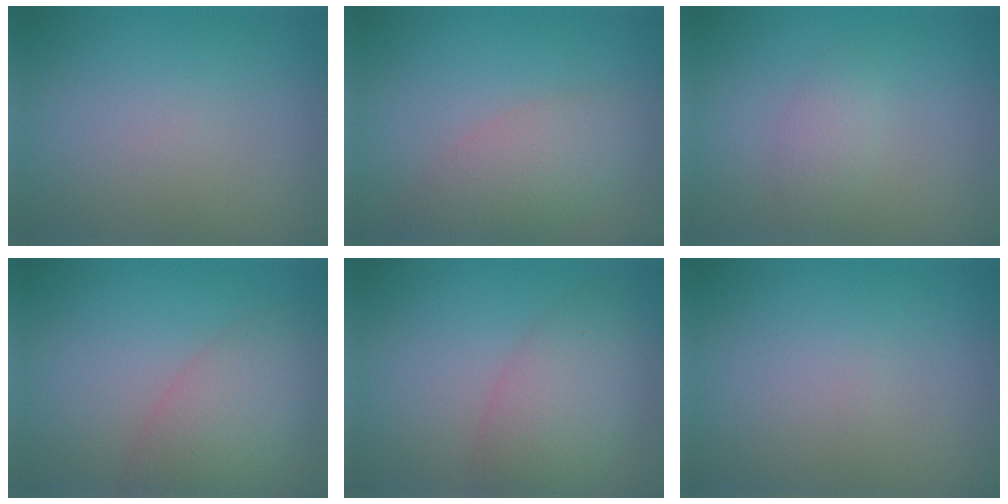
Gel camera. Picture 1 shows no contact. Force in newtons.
{"total": 4.2, "press": 4.2, "slide": 0.4}
{"total": 1.5, "press": 1.5, "slide": 0.1}
{"total": 5.8, "press": 5.8, "slide": 0.4}
{"total": 5.0, "press": 5.0, "slide": 0.3}
{"total": 0.0}